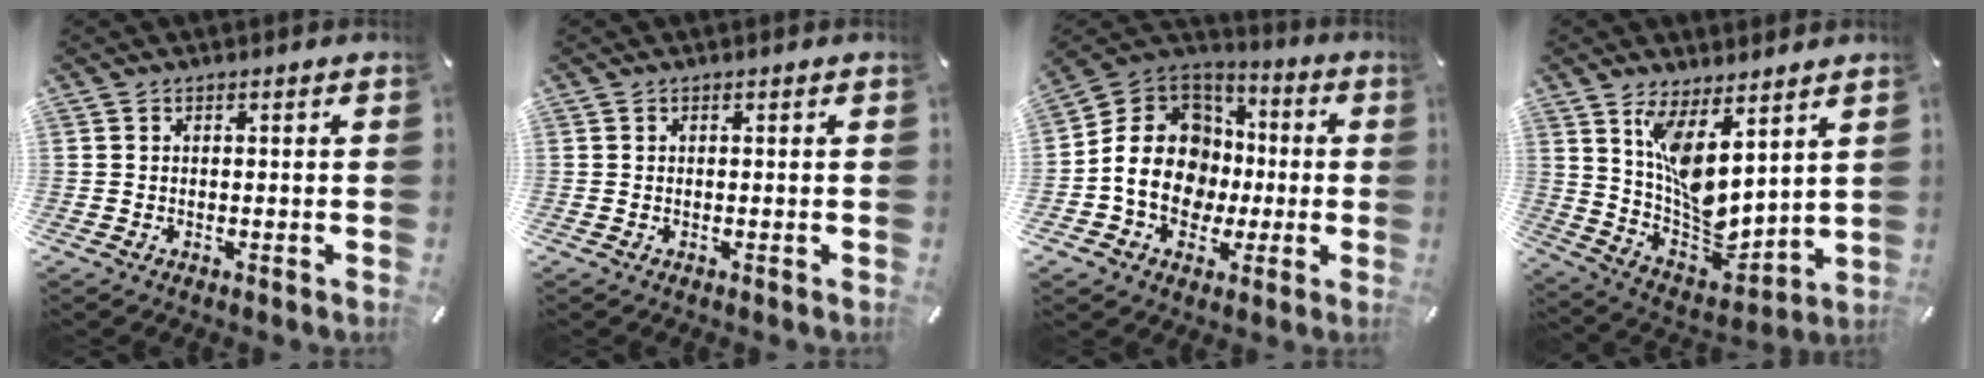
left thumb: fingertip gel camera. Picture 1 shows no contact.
{"total": 0.0}
{"total": 16.1, "force": [-2.0, 14.0, 7.8], "torque": [-0.159, 0.013, -0.033]}
{"total": 10.2, "force": [5.8, 4.4, 7.2], "torque": [-0.124, -0.065, 0.115]}